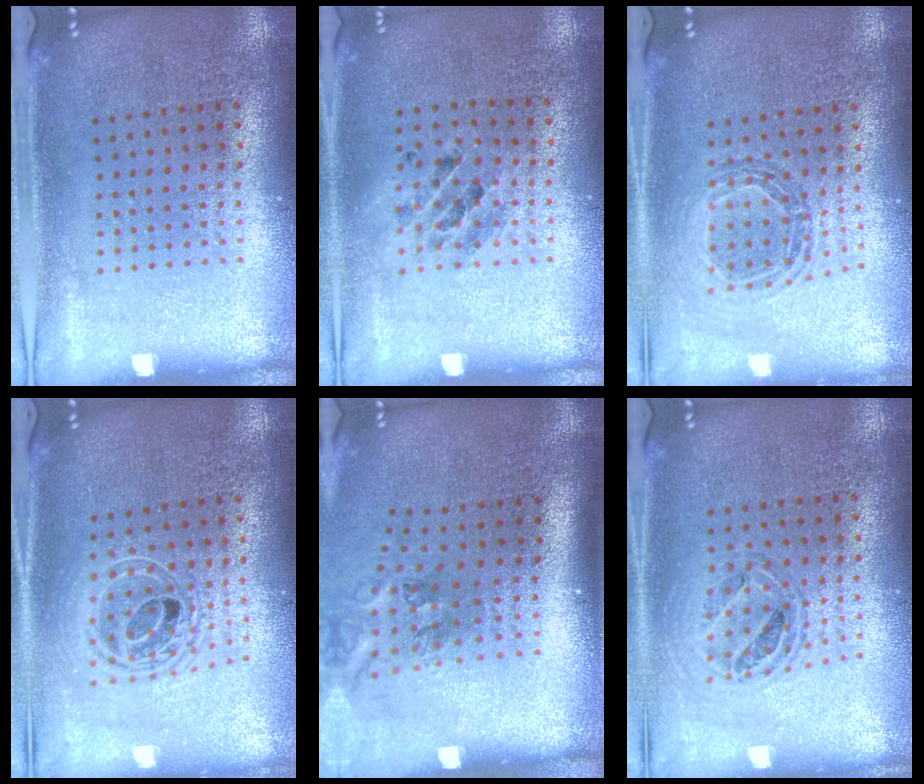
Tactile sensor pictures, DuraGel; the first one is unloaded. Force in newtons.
{"total": 0.9, "press": 0.9, "slide": 0.3}
{"total": 0.9, "press": 0.9, "slide": 0.1}
{"total": 1.8, "press": 1.5, "slide": 1.0}
{"total": 1.8, "press": 1.2, "slide": 1.3}
{"total": 0.8, "press": 0.8, "slide": 0.3}